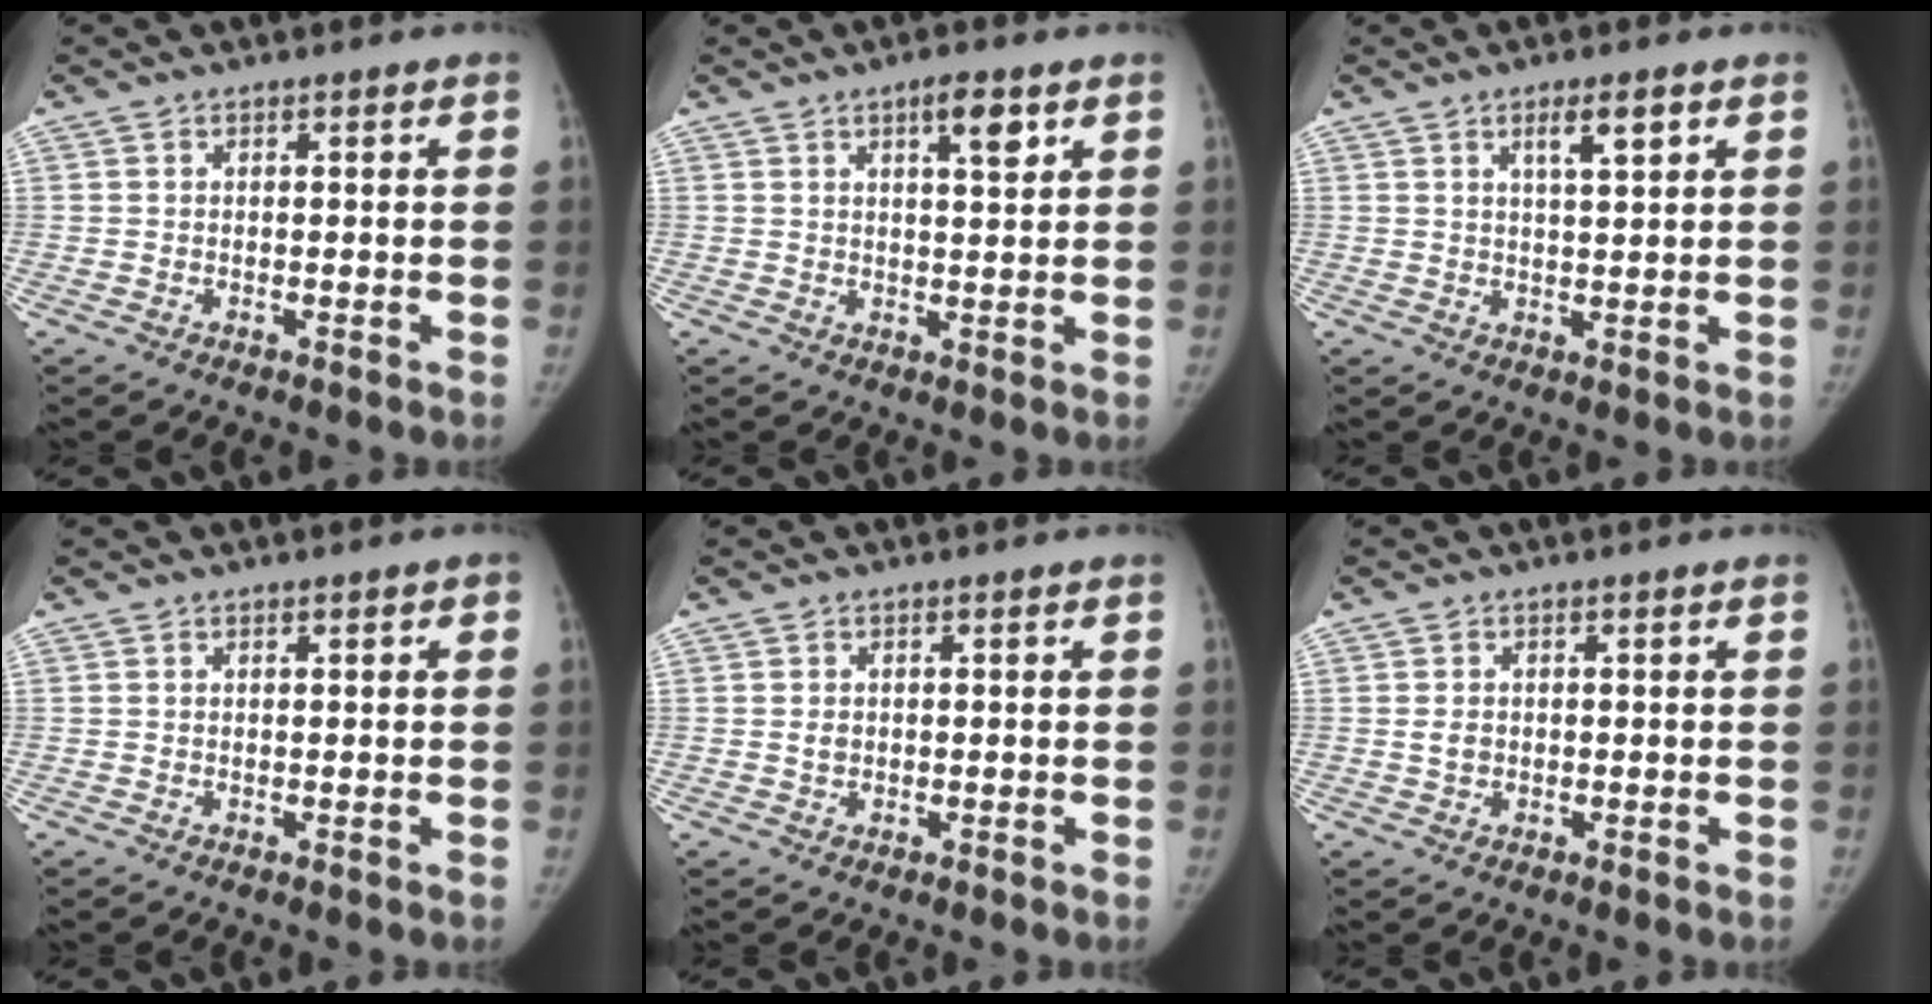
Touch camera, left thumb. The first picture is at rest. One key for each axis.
{"total": 4.7, "fx": 2.5, "fy": 1.3, "fz": 3.8, "tx": -0.051, "ty": -0.013, "tz": 0.038}
{"total": 4.5, "fx": 2.3, "fy": 1.0, "fz": 3.7, "tx": -0.061, "ty": -0.010, "tz": 0.042}
{"total": 0.7, "fx": 0.3, "fy": 0.3, "fz": 0.6, "tx": -0.006, "ty": 0.002, "tz": 0.004}
{"total": 1.2, "fx": 0.0, "fy": 1.0, "fz": 0.7, "tx": -0.011, "ty": 0.001, "tz": 0.002}
{"total": 1.8, "fx": 0.0, "fy": 1.4, "fz": 1.1, "tx": -0.017, "ty": 0.001, "tz": 0.002}